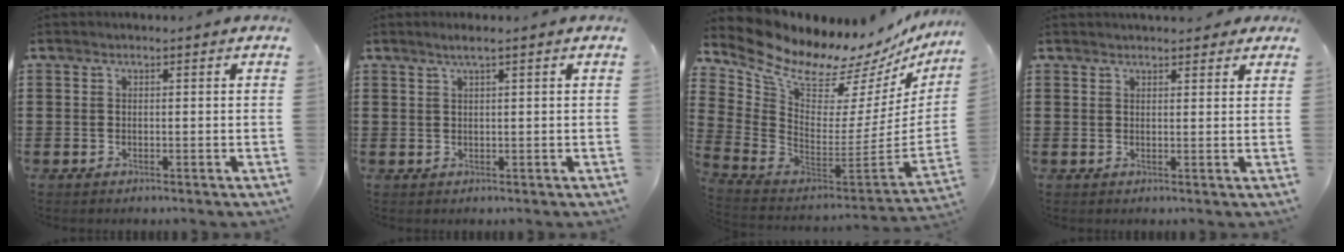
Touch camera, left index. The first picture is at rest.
{"total": 1.6, "force": [1.0, 0.0, 1.3], "torque": [-0.025, 0.001, 0.018]}
{"total": 10.4, "force": [9.1, 3.3, 3.7], "torque": [-0.116, -0.083, 0.155]}
{"total": 2.1, "force": [2.0, 0.8, 0.4], "torque": [-0.005, 0.001, 0.036]}